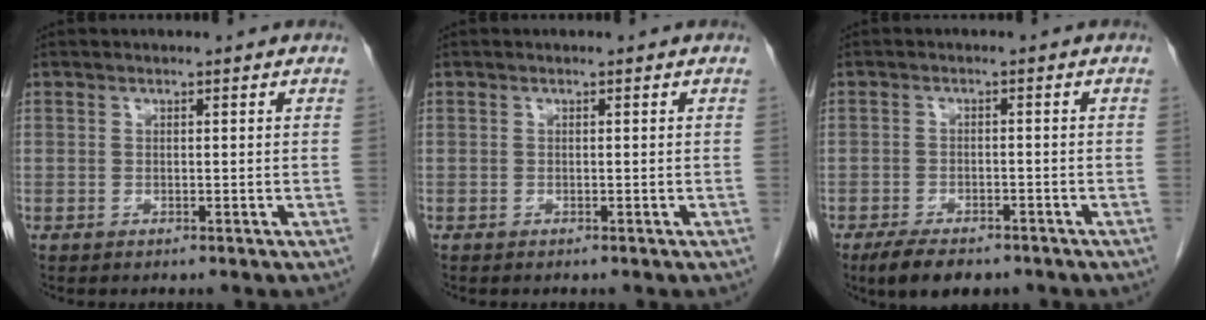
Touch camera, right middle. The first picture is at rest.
{"total": 0.0}
{"total": 6.7, "force": [-5.0, 2.7, 3.6], "torque": [-0.058, -0.006, -0.075]}